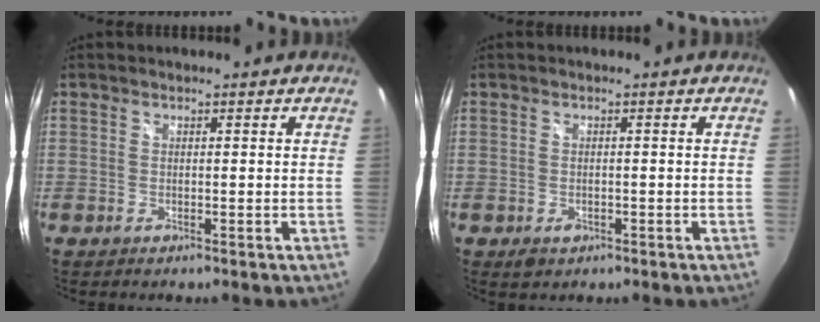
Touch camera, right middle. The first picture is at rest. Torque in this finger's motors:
{"motor_torque": [0.25, -0.23, 0.13, 0.03]}